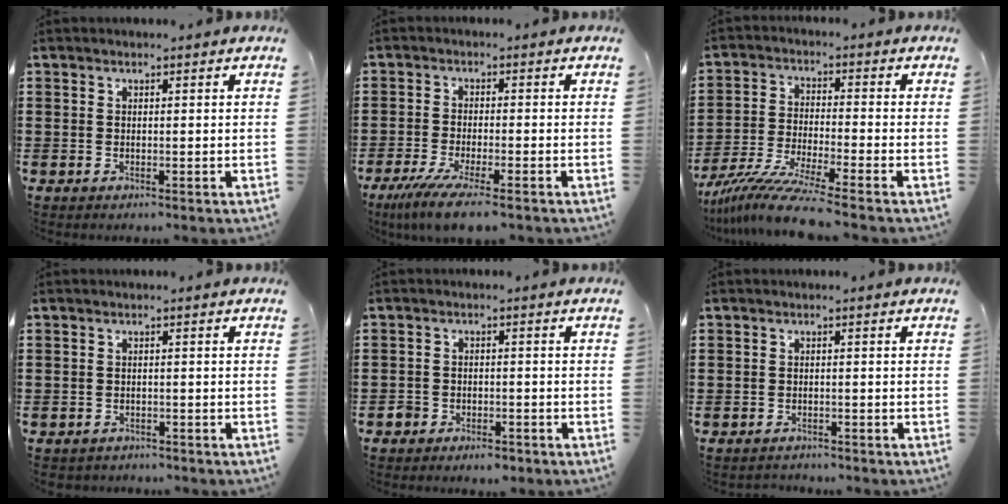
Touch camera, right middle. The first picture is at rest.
{"total": 5.4, "force": [-4.1, 0.2, 3.6], "torque": [-0.086, -0.023, -0.080]}
{"total": 8.0, "force": [-6.9, -0.3, 4.2], "torque": [-0.087, -0.012, -0.134]}
{"total": 1.1, "force": [-1.1, 0.3, -0.1], "torque": [-0.002, 0.001, -0.025]}
{"total": 2.5, "force": [-2.2, 1.0, 0.1], "torque": [-0.009, 0.003, -0.049]}
{"total": 1.2, "force": [-1.1, 0.5, -0.2], "torque": [0.001, 0.004, -0.026]}